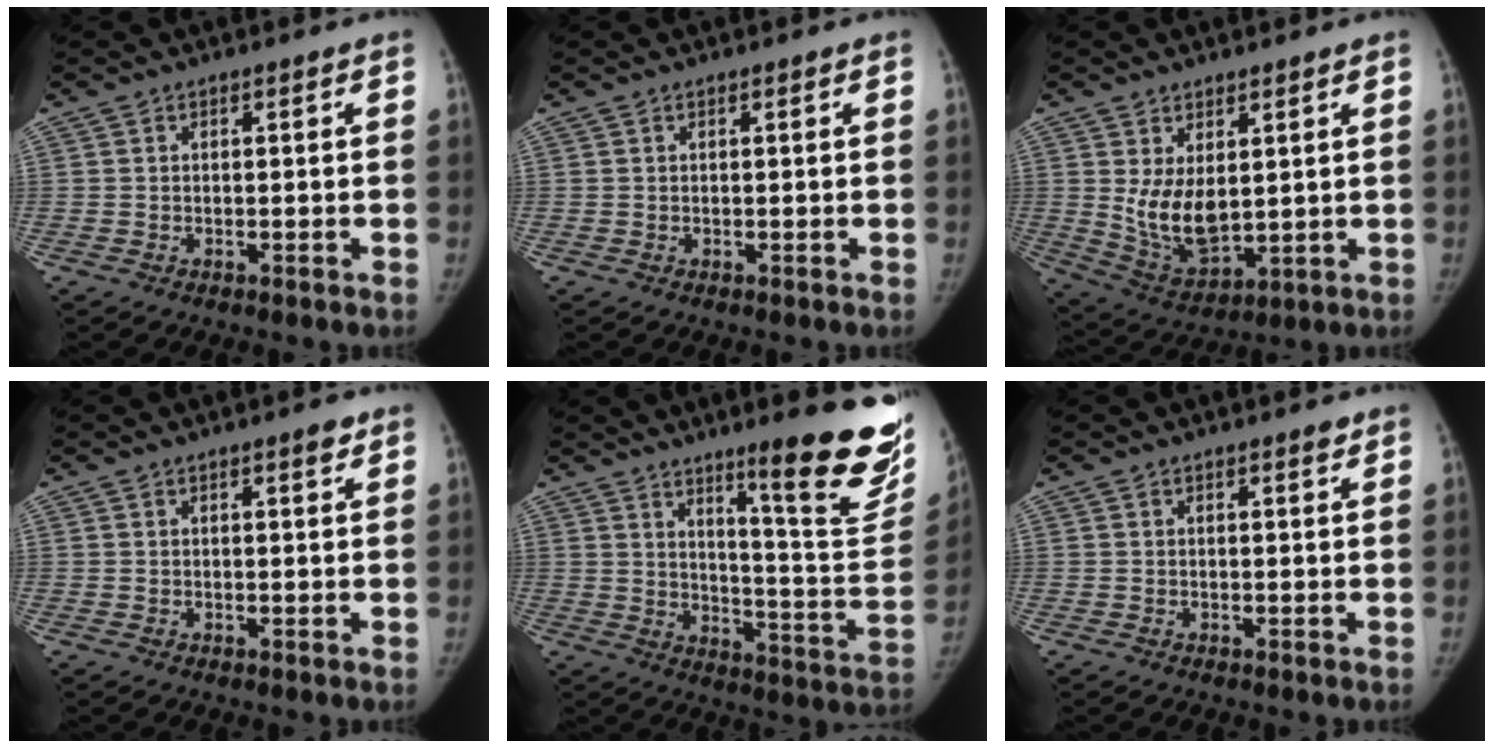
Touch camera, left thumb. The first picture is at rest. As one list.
[{"total": 0.0}, {"total": 10.1, "force": [1.9, 5.8, 8.0], "torque": [-0.127, -0.029, 0.057]}, {"total": 1.7, "force": [1.1, 0.5, 1.2], "torque": [-0.013, -0.005, 0.016]}, {"total": 21.6, "force": [13.6, 3.5, 16.4], "torque": [-0.178, -0.094, 0.197]}, {"total": 1.2, "force": [0.8, 0.3, 0.7], "torque": [-0.007, -0.004, 0.012]}]